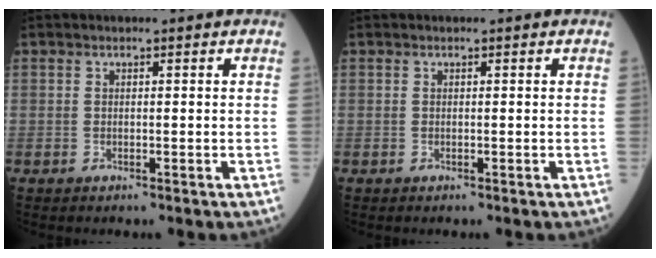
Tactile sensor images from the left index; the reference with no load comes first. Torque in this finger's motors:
{"motor_torque": [0.14, -0.14, 0.04, 0.01]}